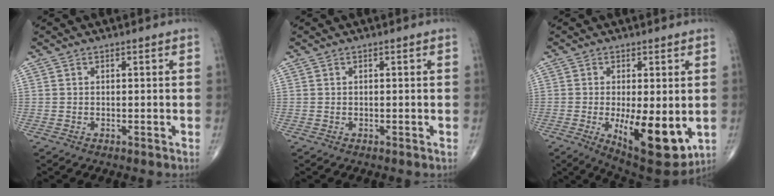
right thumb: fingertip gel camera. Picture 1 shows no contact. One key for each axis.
{"total": 0.0}
{"total": 13.6, "fx": -2.6, "fy": 5.2, "fz": 12.3, "tx": -0.176, "ty": -0.029, "tz": -0.024}